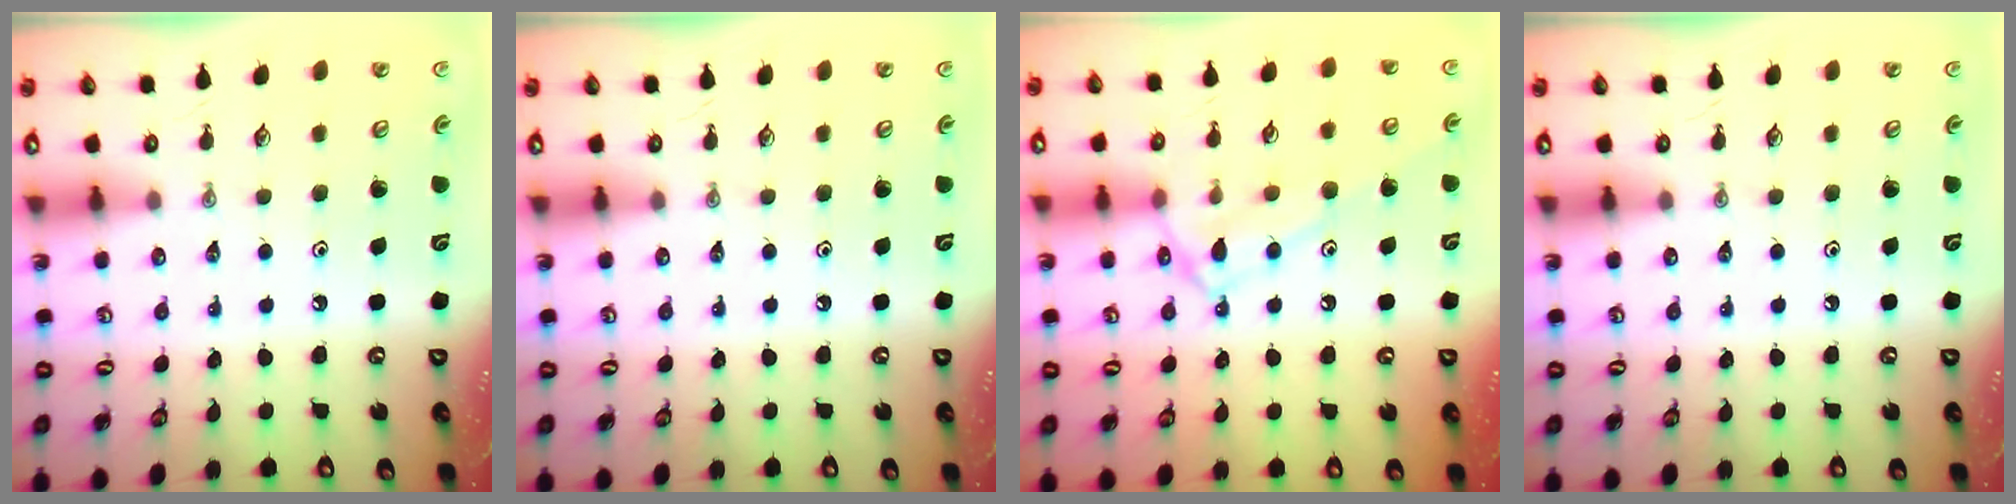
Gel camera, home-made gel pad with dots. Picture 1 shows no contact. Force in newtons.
{"total": 0.0}
{"total": 12.9, "press": 12.8, "slide": 0.9}
{"total": 0.0}